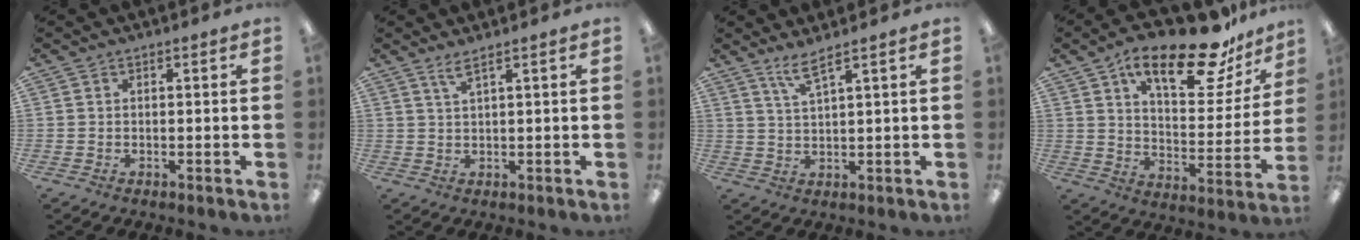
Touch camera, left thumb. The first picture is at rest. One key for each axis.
{"total": 2.6, "fx": 2.0, "fy": 0.0, "fz": 1.7, "tx": -0.040, "ty": -0.001, "tz": 0.035}
{"total": 4.4, "fx": 3.4, "fy": 0.1, "fz": 2.8, "tx": -0.065, "ty": -0.008, "tz": 0.060}
{"total": 21.8, "fx": 14.9, "fy": 8.2, "fz": 13.6, "tx": -0.210, "ty": -0.083, "tz": 0.248}